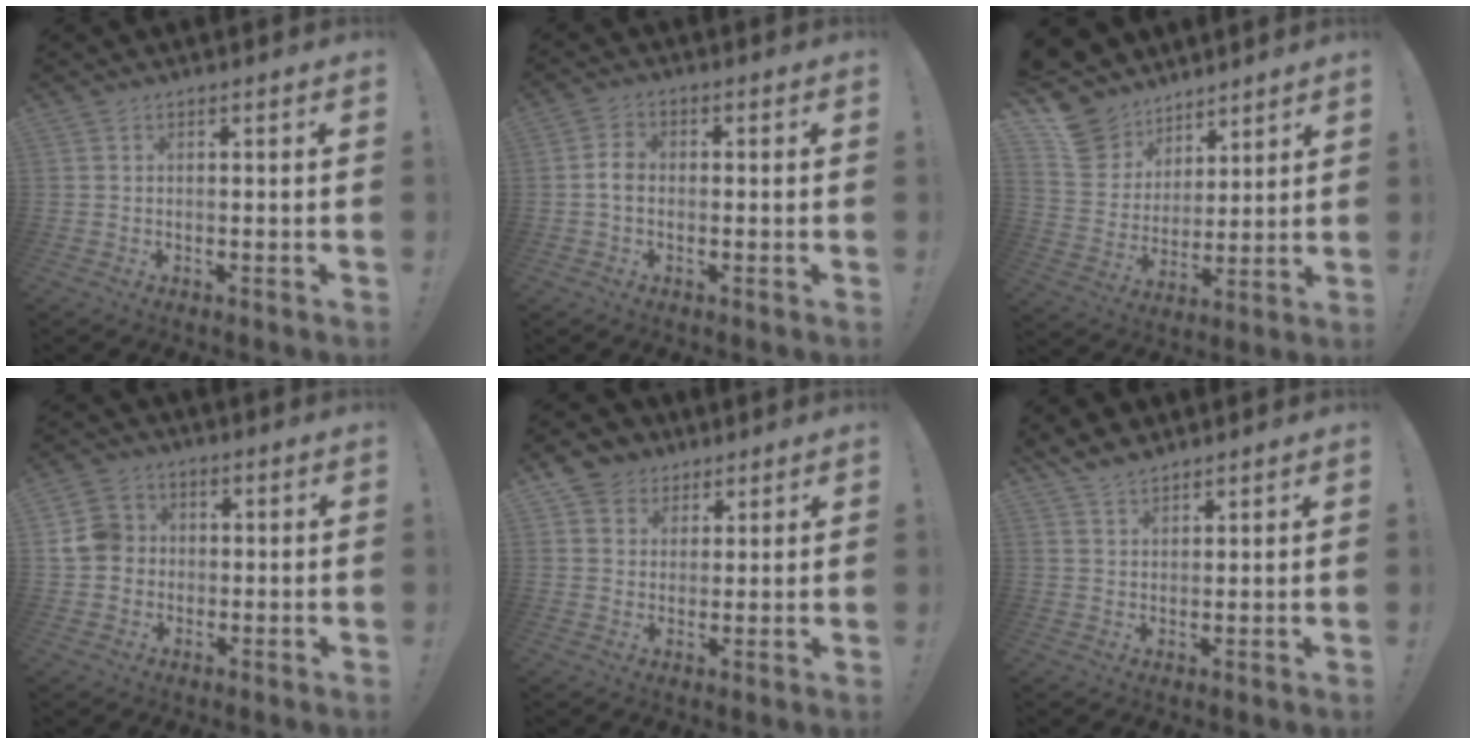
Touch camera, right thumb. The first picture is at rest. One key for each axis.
{"total": 3.8, "fx": -0.7, "fy": 2.6, "fz": 2.6, "tx": -0.047, "ty": 0.008, "tz": -0.015}
{"total": 13.5, "fx": 9.1, "fy": 9.6, "fz": 2.8, "tx": -0.060, "ty": -0.063, "tz": 0.181}
{"total": 9.0, "fx": 0.7, "fy": 8.2, "fz": 3.7, "tx": -0.072, "ty": 0.015, "tz": 0.018}
{"total": 6.7, "fx": 3.7, "fy": 5.5, "fz": 0.8, "tx": -0.012, "ty": -0.025, "tz": 0.075}
{"total": 4.9, "fx": 4.2, "fy": 2.2, "fz": 1.2, "tx": -0.026, "ty": -0.024, "tz": 0.080}